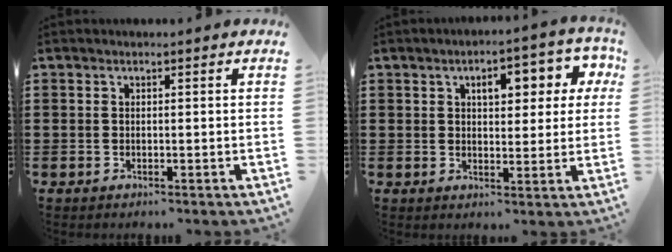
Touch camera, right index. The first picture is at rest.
{"total": 6.2, "force": [2.4, 3.2, 4.7], "torque": [-0.064, -0.001, 0.029]}